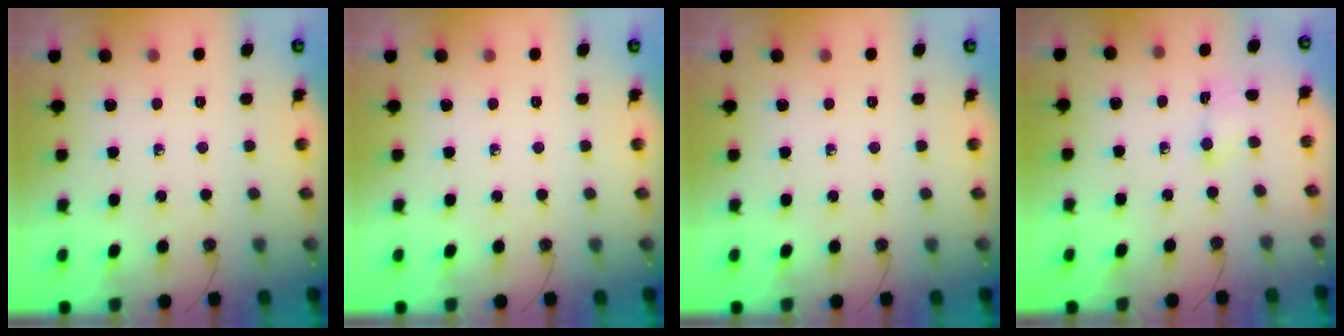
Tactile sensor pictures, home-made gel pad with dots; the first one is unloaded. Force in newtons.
{"total": 0.0}
{"total": 0.0}
{"total": 2.6, "press": 2.5, "slide": 0.9}